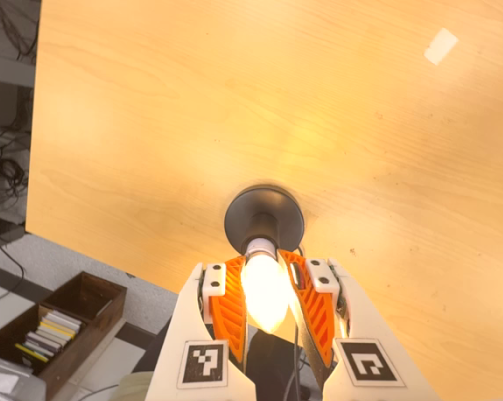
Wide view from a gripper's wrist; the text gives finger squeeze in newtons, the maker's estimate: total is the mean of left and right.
{"total": 18.7, "left": 22.9, "right": 14.4}